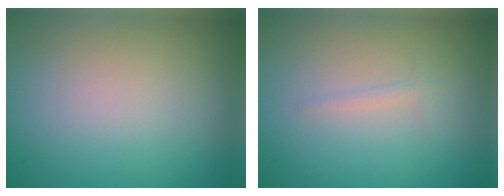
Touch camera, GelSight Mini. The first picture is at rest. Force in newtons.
{"total": 1.0, "press": 1.0, "slide": 0.1}